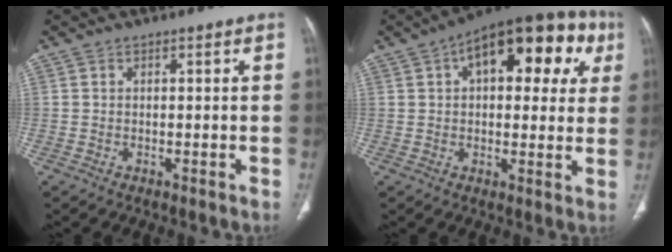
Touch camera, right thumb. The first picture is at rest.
{"total": 21.4, "force": [7.7, 10.7, 16.8], "torque": [-0.194, 0.027, 0.101]}